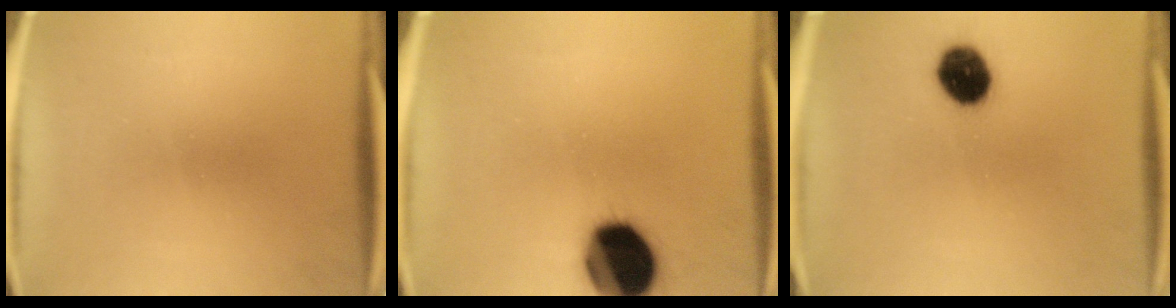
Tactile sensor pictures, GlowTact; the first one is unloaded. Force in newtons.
{"total": 18.3}
{"total": 9.6}